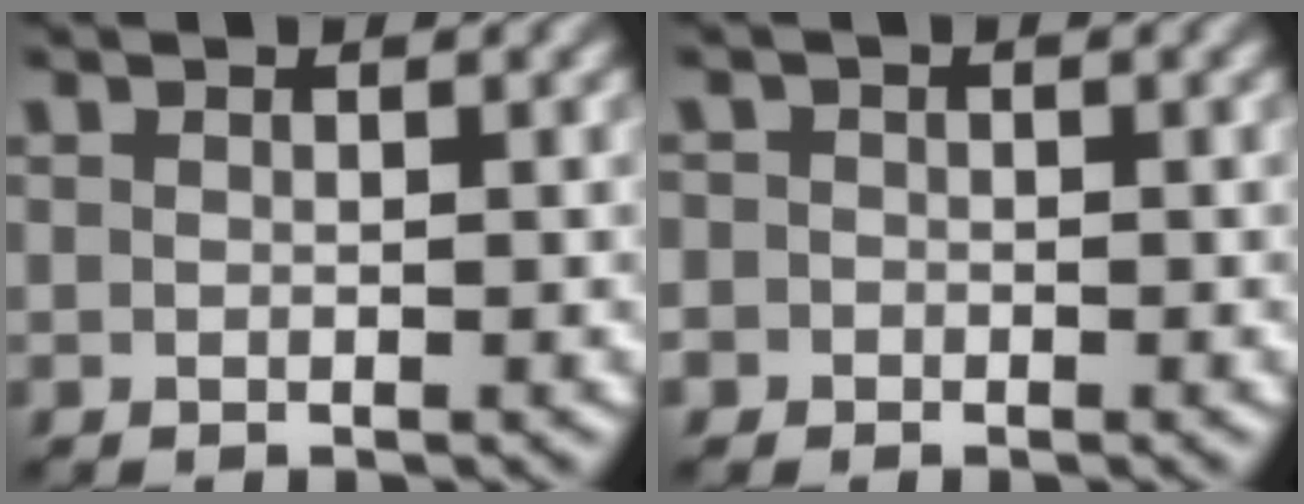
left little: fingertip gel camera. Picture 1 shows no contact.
{"total": 1.9, "force": [-0.4, 1.8, 0.3], "torque": [0.013, 0.009, -0.026]}